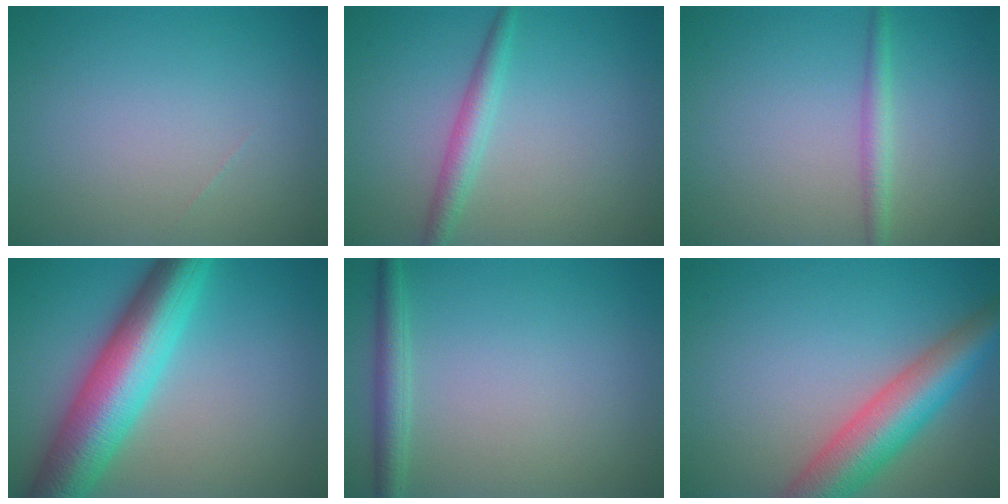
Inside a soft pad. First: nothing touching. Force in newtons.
{"total": 2.3, "press": 2.3, "slide": 0.0}
{"total": 1.7, "press": 1.7, "slide": 0.1}
{"total": 10.1, "press": 10.1, "slide": 0.1}
{"total": 2.3, "press": 2.3, "slide": 0.1}
{"total": 7.4, "press": 7.4, "slide": 0.3}